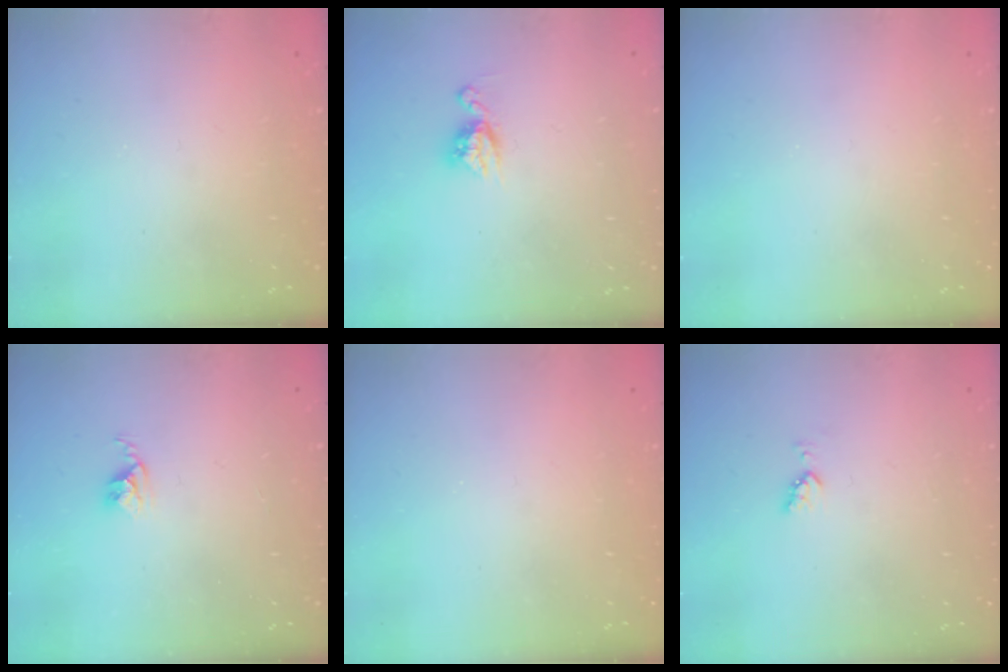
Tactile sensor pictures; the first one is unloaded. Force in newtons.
{"total": 7.7, "press": 7.7, "slide": 0.6}
{"total": 0.0}
{"total": 2.8, "press": 2.7, "slide": 0.4}
{"total": 0.0}
{"total": 3.6, "press": 3.5, "slide": 0.9}